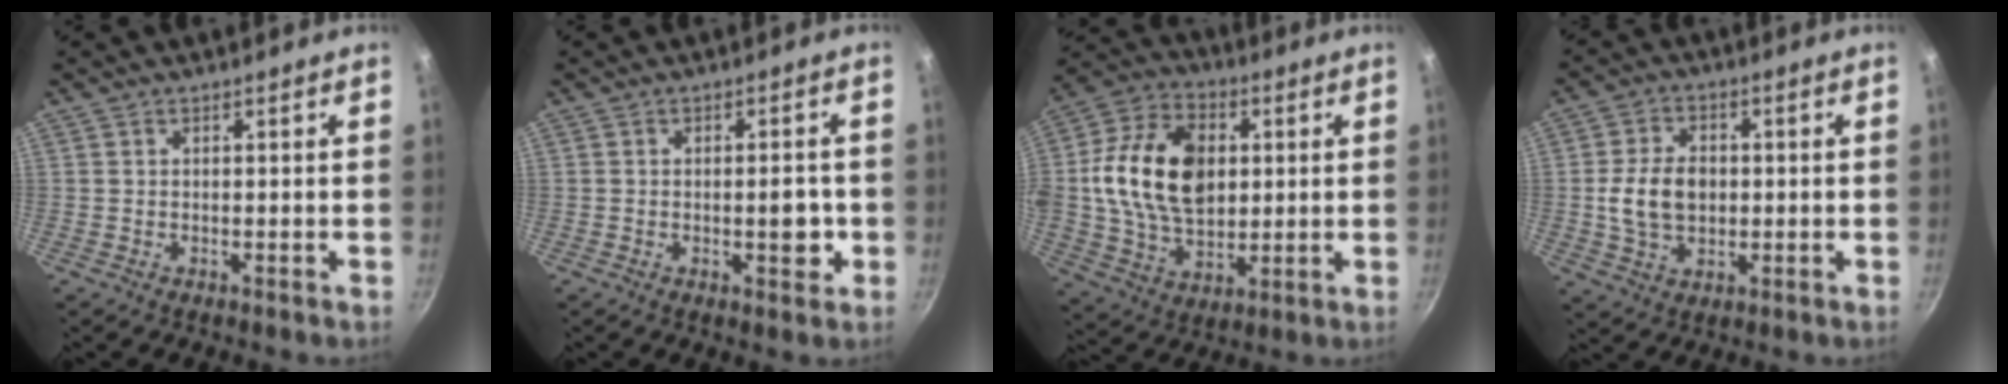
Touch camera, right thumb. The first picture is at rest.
{"total": 4.7, "force": [-1.0, 2.0, 4.2], "torque": [-0.036, 0.007, -0.013]}
{"total": 20.0, "force": [2.4, 13.6, 14.4], "torque": [-0.243, 0.006, 0.037]}
{"total": 9.2, "force": [0.0, 6.6, 6.5], "torque": [-0.103, 0.007, -0.002]}